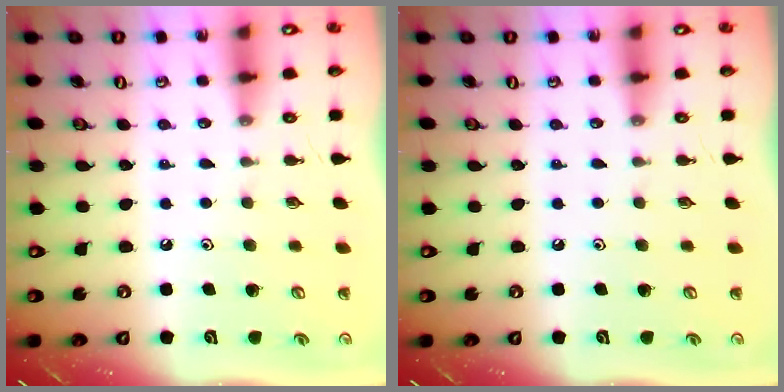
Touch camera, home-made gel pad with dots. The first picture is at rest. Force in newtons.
{"total": 0.0}